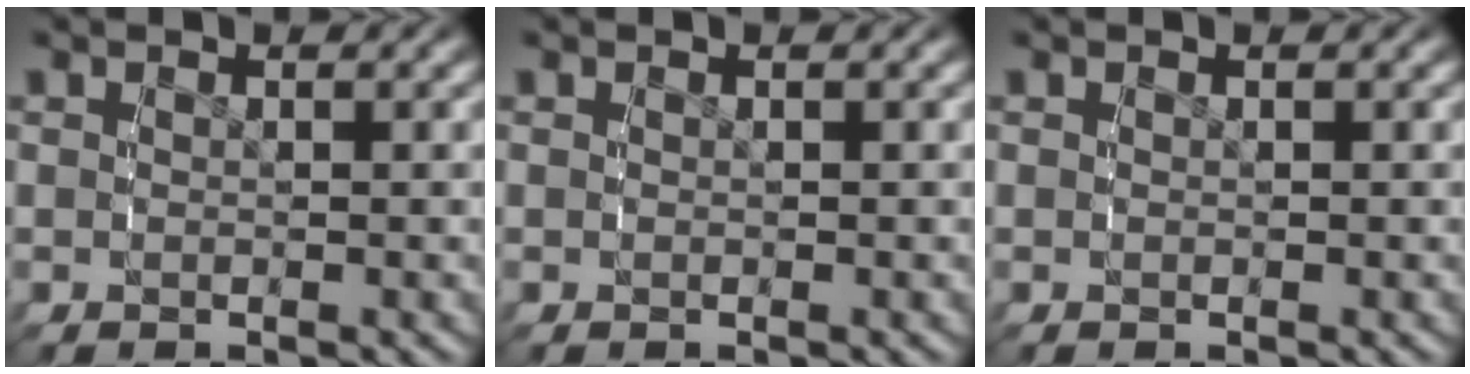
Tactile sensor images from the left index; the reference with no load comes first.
{"total": 0.0}
{"total": 0.0}